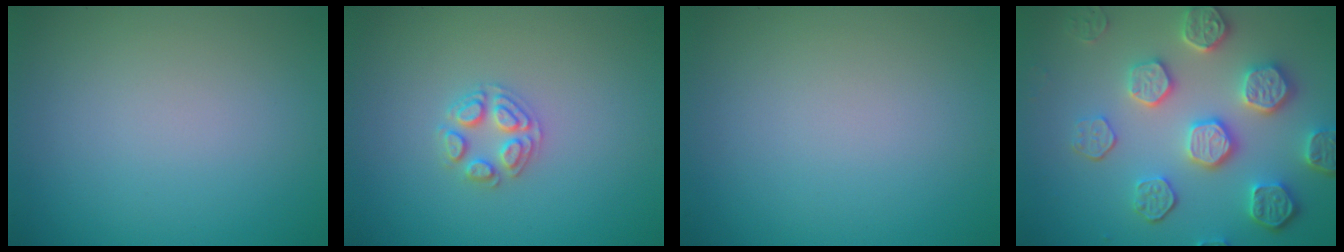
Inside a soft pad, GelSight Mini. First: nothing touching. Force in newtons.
{"total": 2.5, "press": 2.5, "slide": 0.3}
{"total": 0.0}
{"total": 6.4, "press": 5.4, "slide": 3.4}